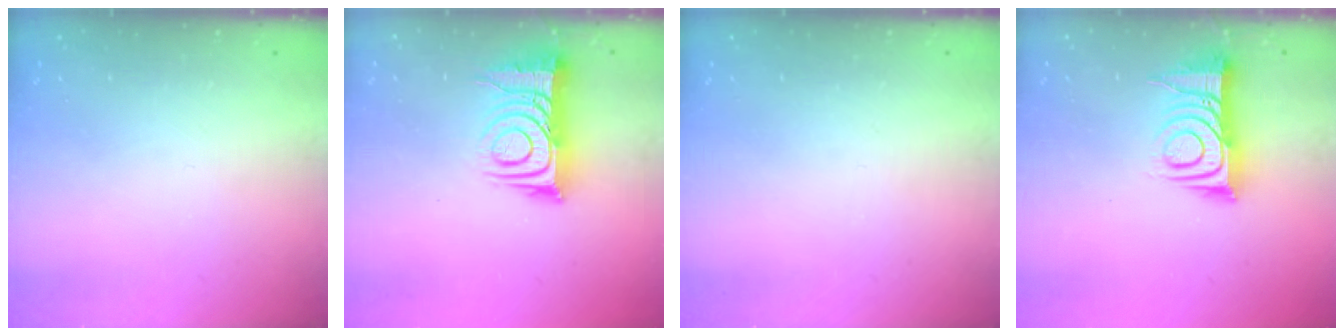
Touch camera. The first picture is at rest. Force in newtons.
{"total": 13.3, "press": 13.2, "slide": 1.0}
{"total": 0.0}
{"total": 11.2, "press": 11.2, "slide": 0.1}